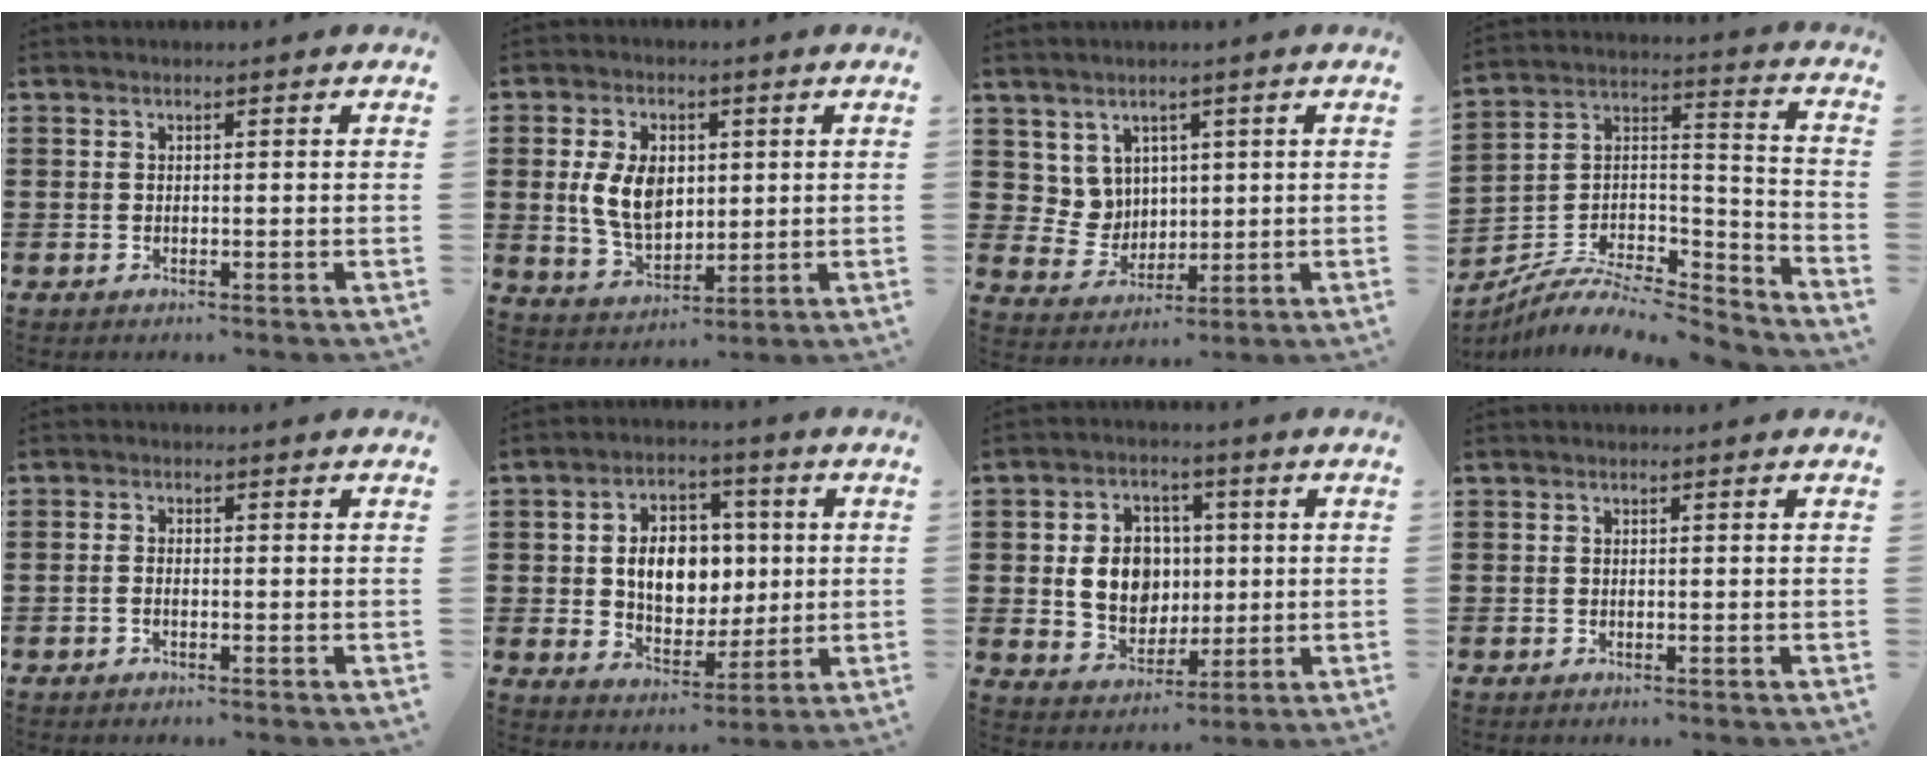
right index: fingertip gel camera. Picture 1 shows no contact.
{"total": 8.4, "force": [1.3, 5.4, 6.3], "torque": [-0.141, 0.005, 0.020]}
{"total": 4.9, "force": [2.7, 4.0, 0.6], "torque": [-0.035, 0.002, 0.052]}
{"total": 7.4, "force": [-6.1, 3.0, 3.0], "torque": [-0.061, 0.002, -0.120]}
{"total": 0.9, "force": [-0.7, 0.3, 0.5], "torque": [-0.012, -0.004, -0.012]}
{"total": 8.5, "force": [0.9, 6.4, 5.6], "torque": [-0.102, 0.013, 0.012]}
{"total": 8.0, "force": [0.5, 6.7, 4.3], "torque": [-0.093, 0.013, 0.005]}
{"total": 0.0}